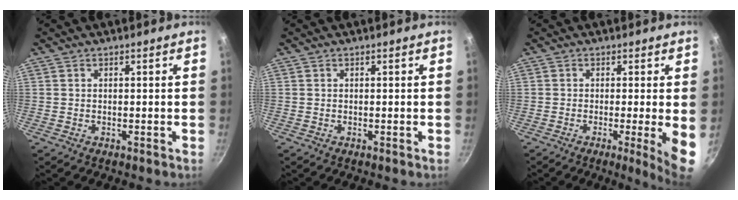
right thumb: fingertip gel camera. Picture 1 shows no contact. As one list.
[{"total": 0.0}, {"total": 6.9, "force": [-1.1, 0.4, 6.8], "torque": [-0.089, -0.011, -0.015]}]